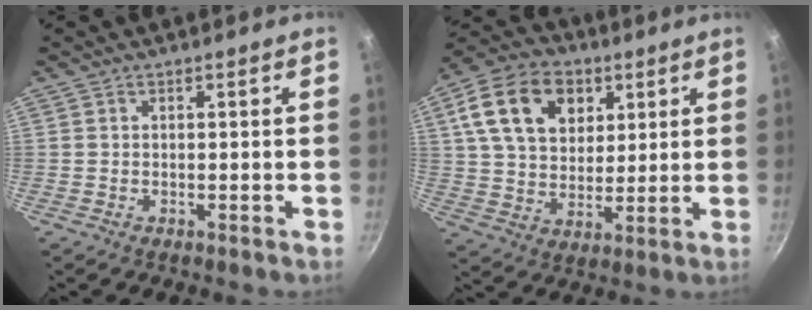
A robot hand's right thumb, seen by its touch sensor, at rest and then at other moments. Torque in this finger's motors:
{"motor_torque": [-0.78, 1.41, 0.98, 0.09, 0.13]}